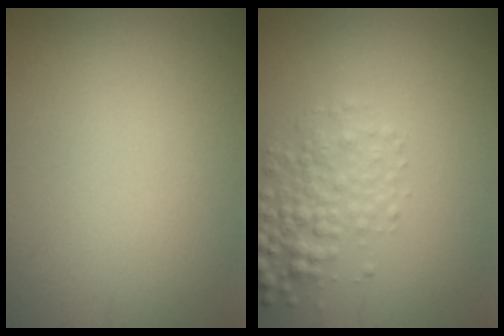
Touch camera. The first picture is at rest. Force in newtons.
{"total": 3.3, "press": 3.3, "slide": 0.1}